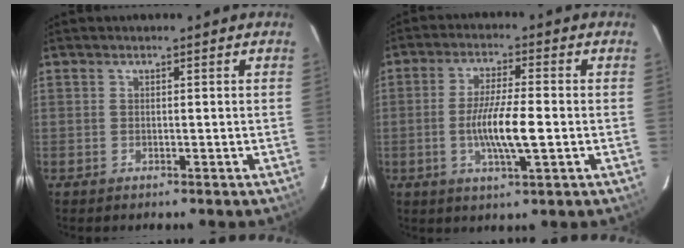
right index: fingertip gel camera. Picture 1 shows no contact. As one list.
[{"total": 8.8, "force": [-1.7, 1.1, 8.6], "torque": [-0.160, -0.007, -0.033]}]